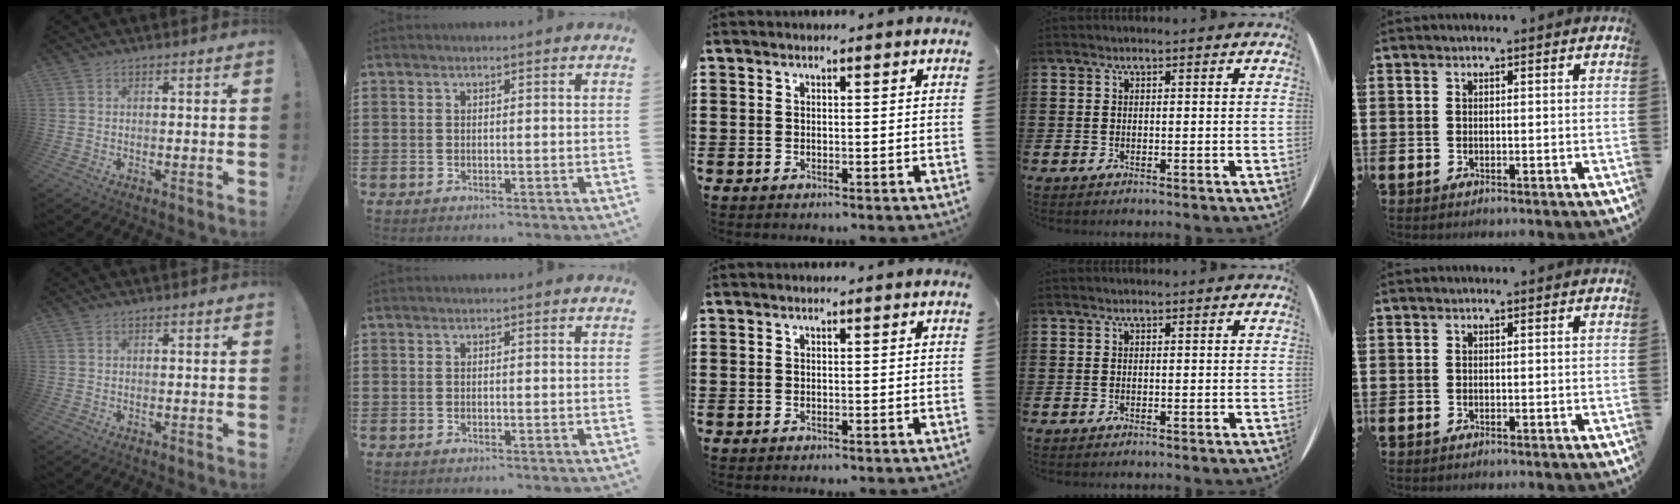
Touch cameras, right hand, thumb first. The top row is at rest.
{}